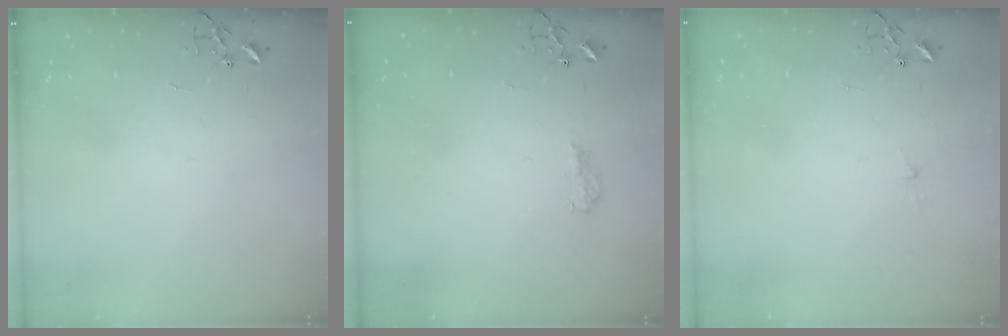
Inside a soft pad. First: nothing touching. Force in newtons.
{"total": 7.9, "press": 7.8, "slide": 0.8}
{"total": 2.6, "press": 2.5, "slide": 0.4}